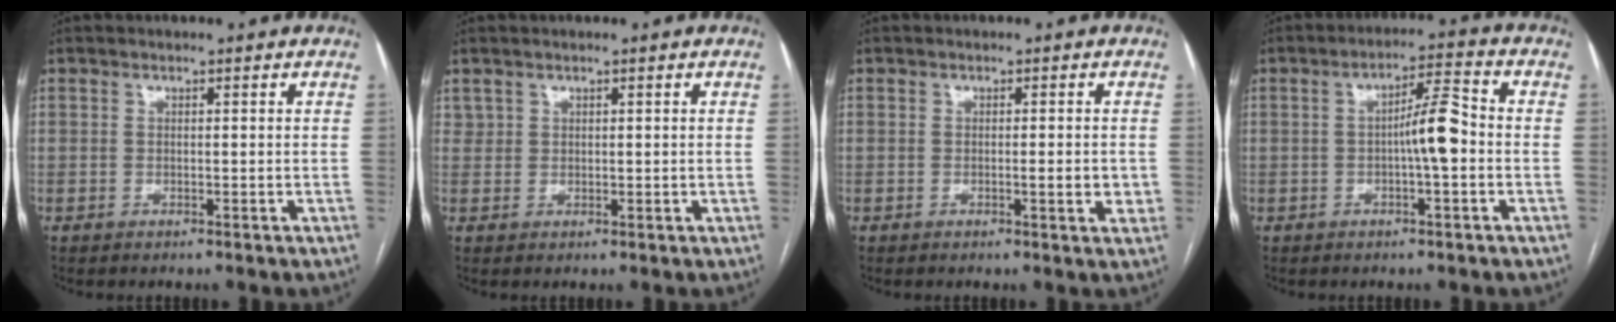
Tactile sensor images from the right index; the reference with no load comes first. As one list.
[{"total": 1.4, "force": [1.0, 1.0, 0.2], "torque": [0.005, 0.001, 0.017]}, {"total": 2.7, "force": [-0.3, 0.5, 2.6], "torque": [-0.038, -0.003, -0.005]}, {"total": 6.2, "force": [-0.8, 0.7, 6.1], "torque": [-0.101, 0.016, -0.014]}]